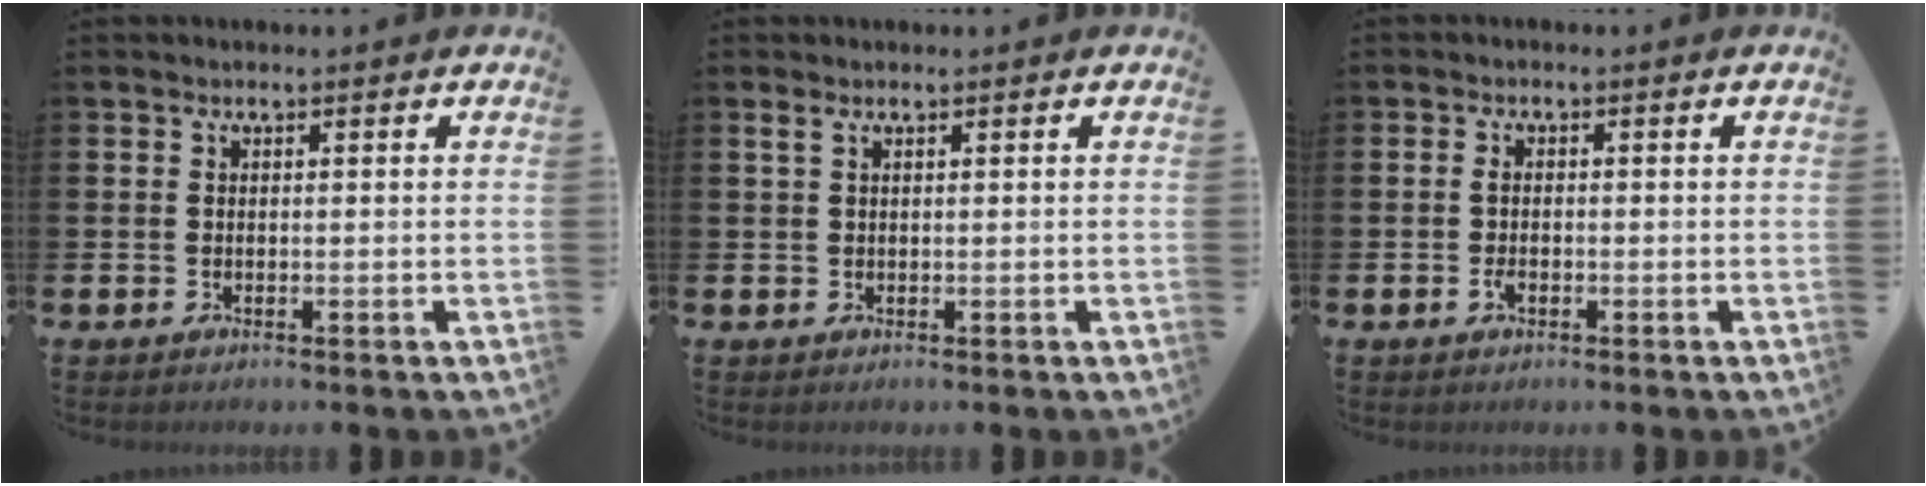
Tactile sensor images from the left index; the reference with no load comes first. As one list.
[{"total": 0.9, "force": [0.5, 0.3, 0.7], "torque": [-0.009, 0.002, 0.006]}, {"total": 1.6, "force": [-0.4, 0.9, 1.3], "torque": [-0.018, -0.001, -0.010]}]